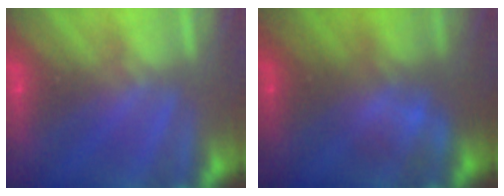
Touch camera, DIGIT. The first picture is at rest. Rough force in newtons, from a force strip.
{"total": 2.3}